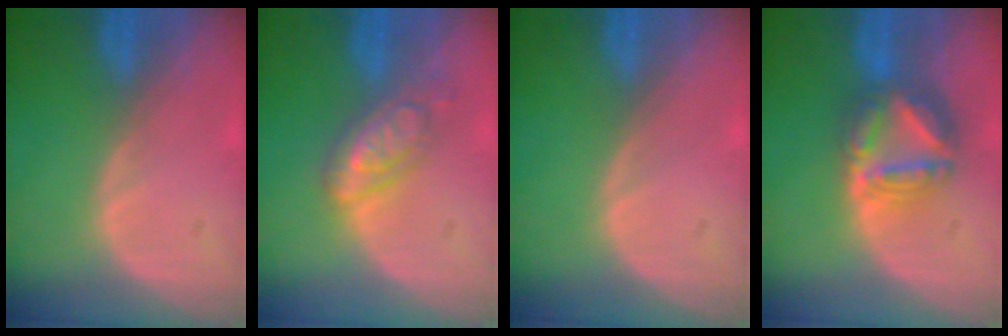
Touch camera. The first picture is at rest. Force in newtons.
{"total": 6.0, "press": 5.9, "slide": 0.4}
{"total": 0.0}
{"total": 8.0, "press": 6.9, "slide": 4.0}